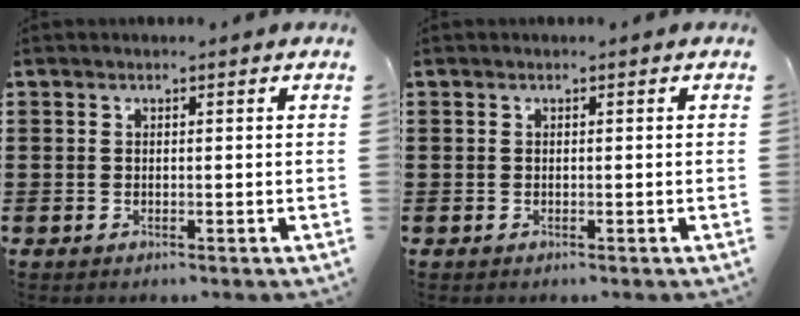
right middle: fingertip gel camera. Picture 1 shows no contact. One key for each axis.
{"total": 0.0}